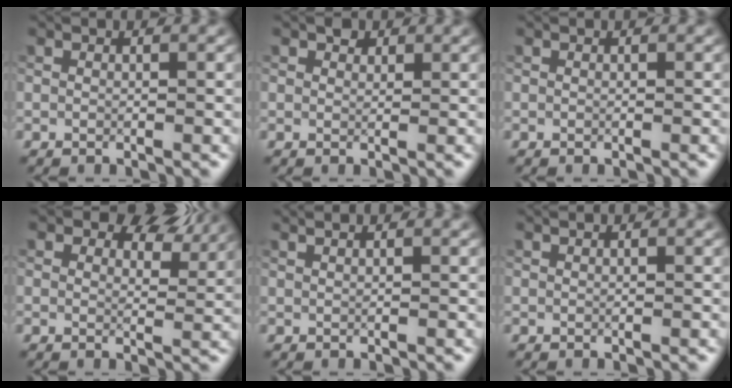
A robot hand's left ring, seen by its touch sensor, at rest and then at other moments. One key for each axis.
{"total": 0.9, "fx": 0.8, "fy": 0.5, "fz": 0.1, "tx": 0.000, "ty": 0.000, "tz": 0.012}
{"total": 0.0}
{"total": 6.2, "fx": 4.5, "fy": 2.8, "fz": 3.2, "tx": -0.048, "ty": 0.003, "tz": 0.056}
{"total": 0.5, "fx": 0.4, "fy": -0.2, "fz": 0.2, "tx": -0.010, "ty": -0.002, "tz": 0.008}
{"total": 0.0}